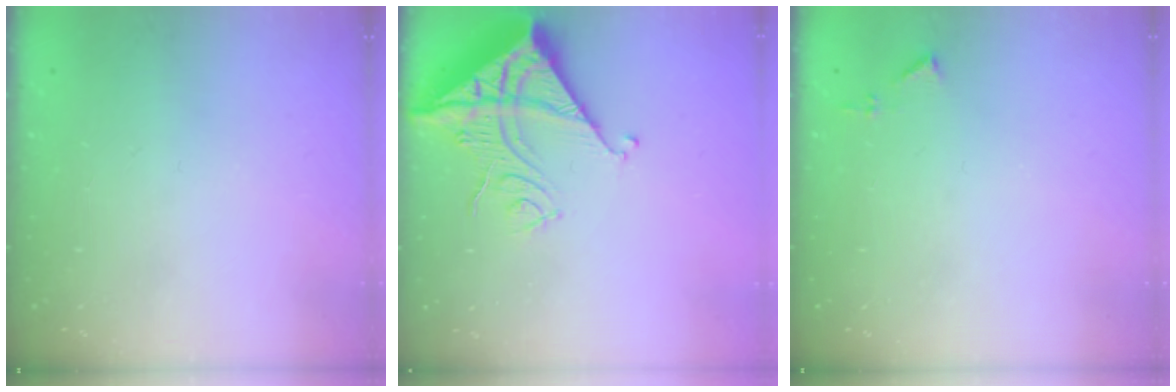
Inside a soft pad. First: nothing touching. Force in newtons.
{"total": 17.1, "press": 17.0, "slide": 1.6}
{"total": 4.4, "press": 4.4, "slide": 0.6}